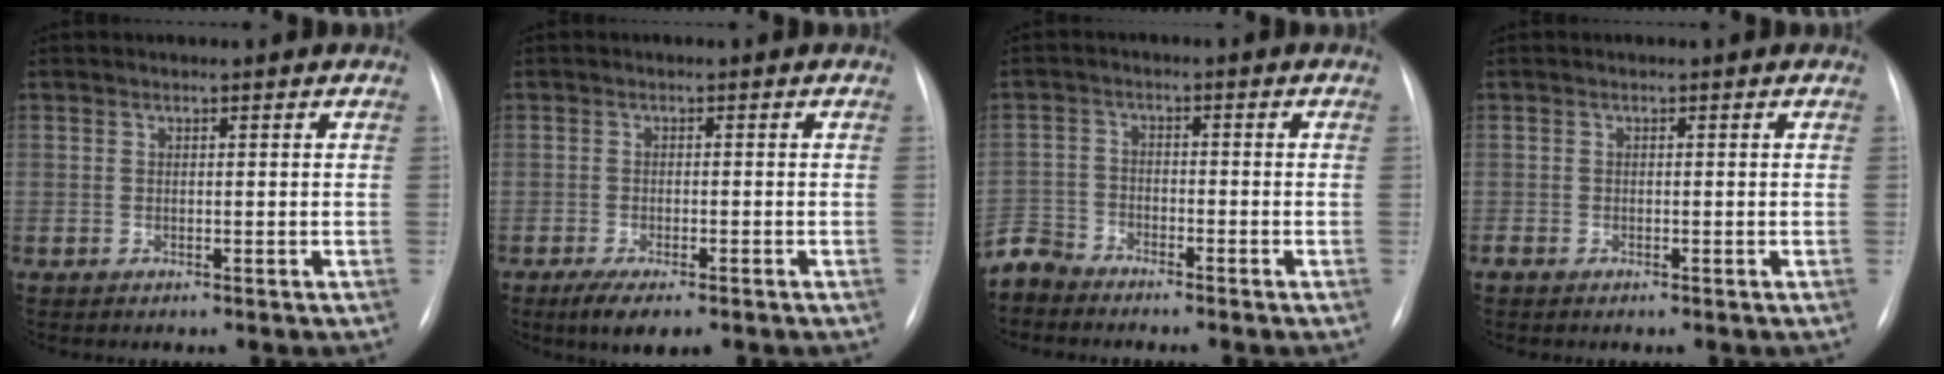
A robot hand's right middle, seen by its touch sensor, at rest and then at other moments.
{"total": 5.6, "force": [-3.7, 1.3, 3.9], "torque": [-0.067, -0.015, -0.052]}
{"total": 4.3, "force": [-4.1, 1.0, -0.3], "torque": [0.004, -0.012, -0.084]}
{"total": 0.6, "force": [-0.5, 0.2, 0.3], "torque": [-0.011, -0.002, -0.007]}